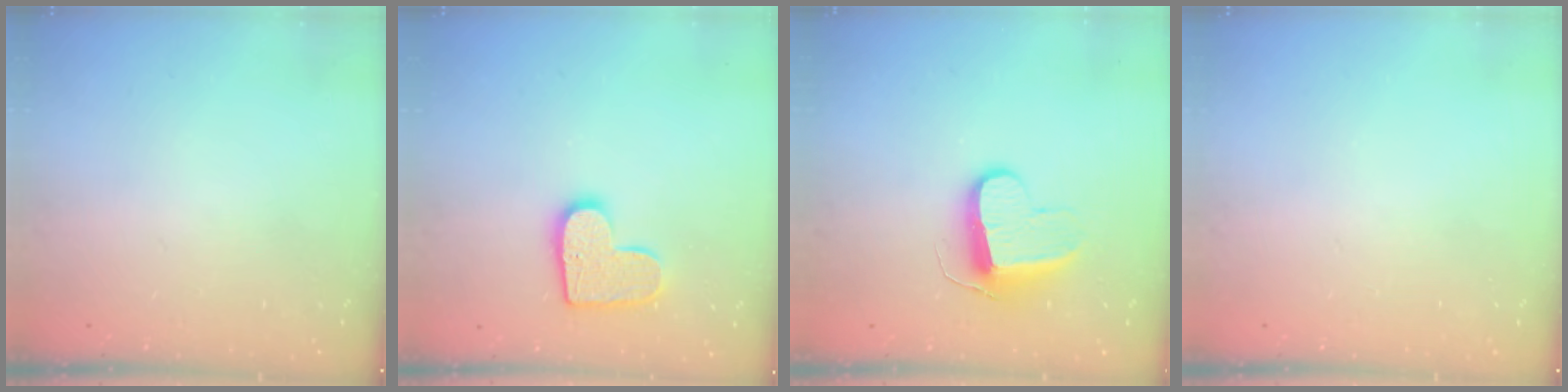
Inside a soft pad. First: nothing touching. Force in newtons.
{"total": 11.6, "press": 11.6, "slide": 0.6}
{"total": 10.1, "press": 10.1, "slide": 0.4}
{"total": 0.0}